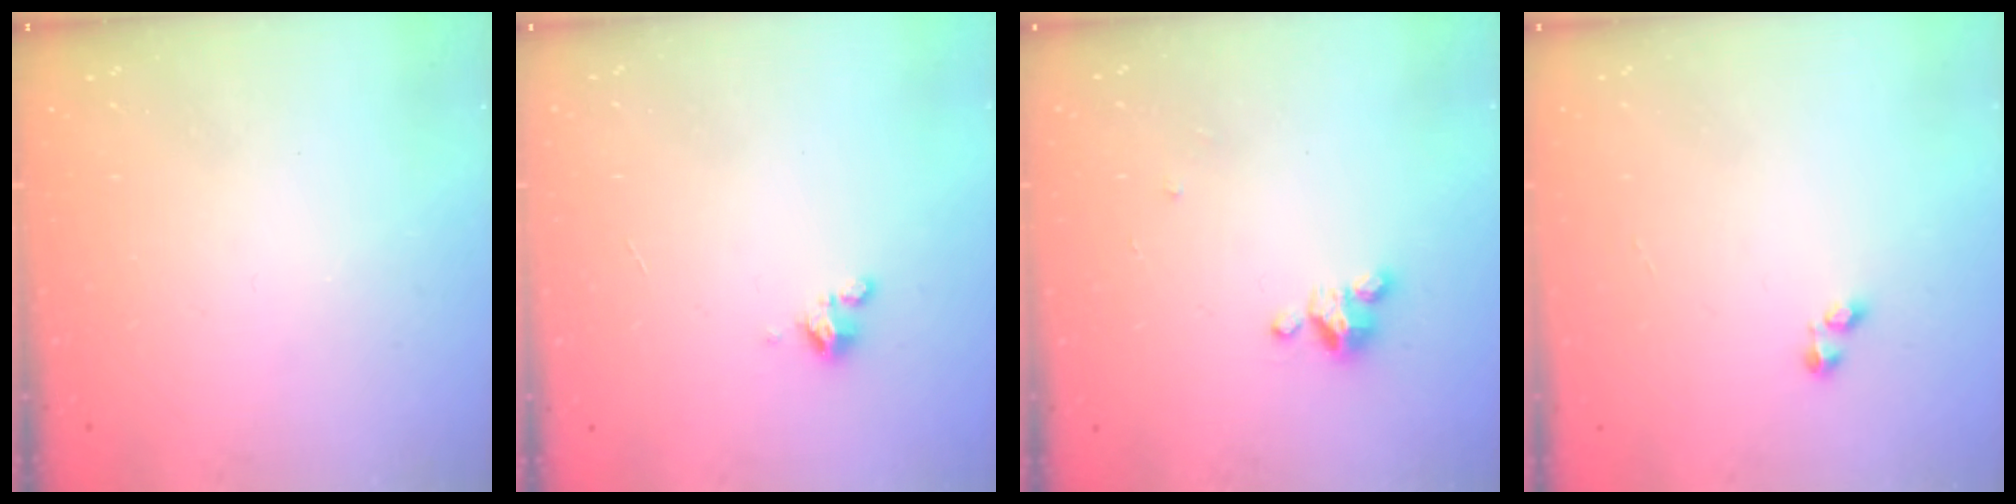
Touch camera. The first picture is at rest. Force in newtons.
{"total": 1.8, "press": 1.7, "slide": 0.4}
{"total": 2.9, "press": 2.9, "slide": 0.3}
{"total": 1.6, "press": 1.5, "slide": 0.4}